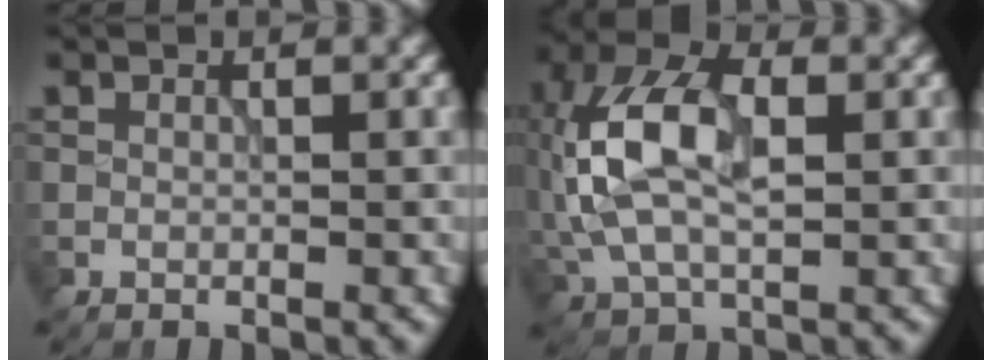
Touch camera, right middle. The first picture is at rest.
{"total": 9.2, "force": [0.4, 5.1, 7.7], "torque": [-0.167, 0.019, -0.004]}